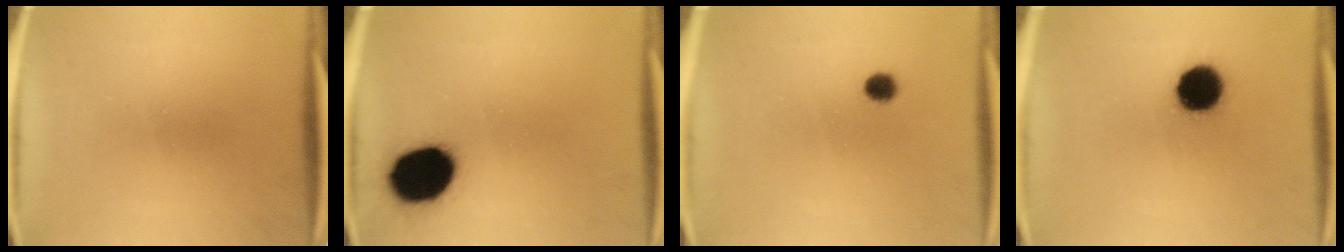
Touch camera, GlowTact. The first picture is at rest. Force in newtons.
{"total": 17.4}
{"total": 2.6}
{"total": 11.8}